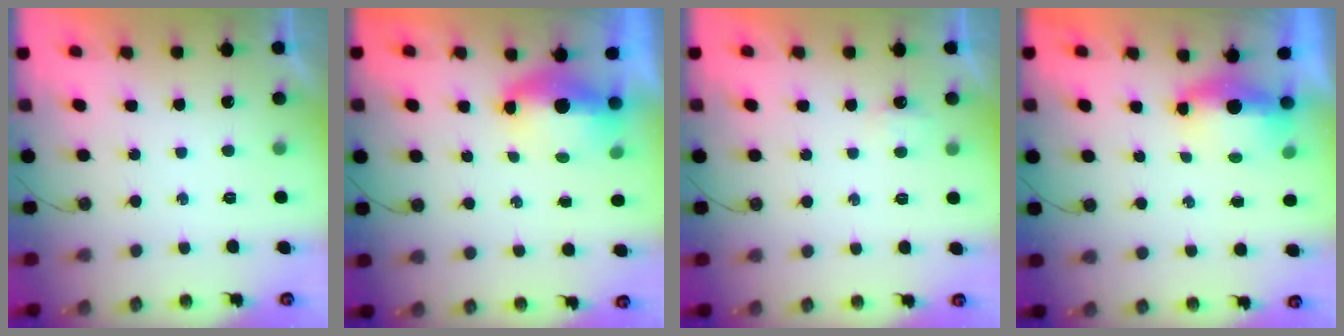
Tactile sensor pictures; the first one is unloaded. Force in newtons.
{"total": 6.6, "press": 6.5, "slide": 0.8}
{"total": 2.6, "press": 2.6, "slide": 0.4}
{"total": 6.0, "press": 5.4, "slide": 2.6}